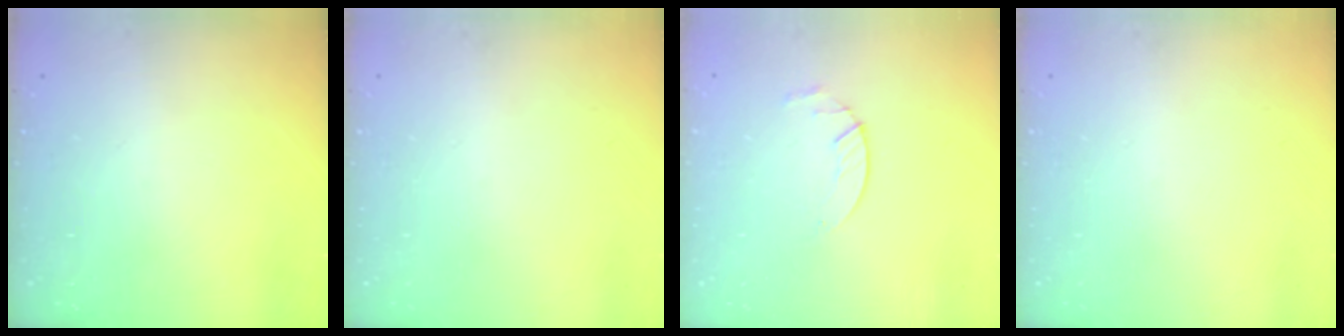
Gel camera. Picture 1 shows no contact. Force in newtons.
{"total": 0.0}
{"total": 2.9, "press": 2.9, "slide": 0.4}
{"total": 0.0}